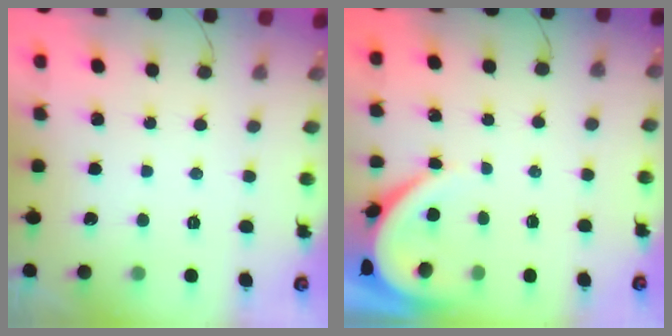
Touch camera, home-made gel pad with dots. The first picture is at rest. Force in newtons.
{"total": 3.7, "press": 3.6, "slide": 0.4}